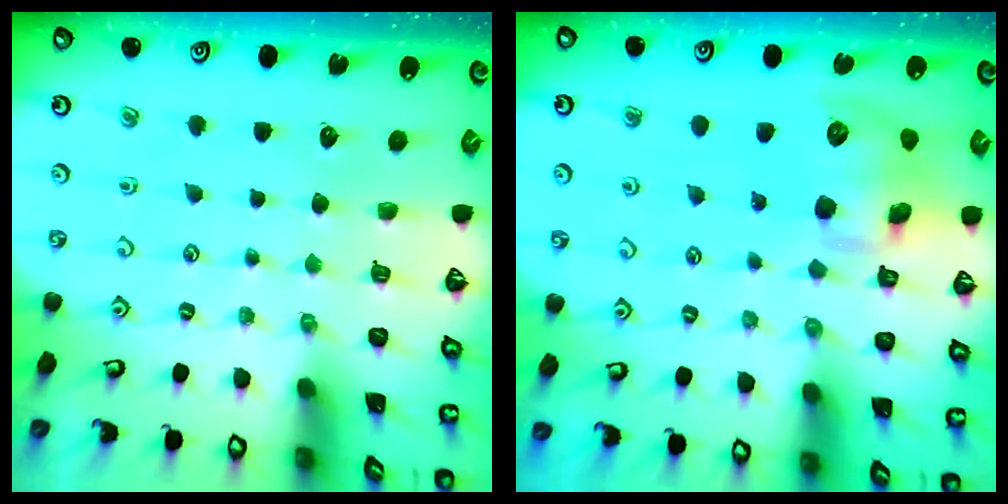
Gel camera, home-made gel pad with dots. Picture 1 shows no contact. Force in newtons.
{"total": 12.6, "press": 12.5, "slide": 2.1}